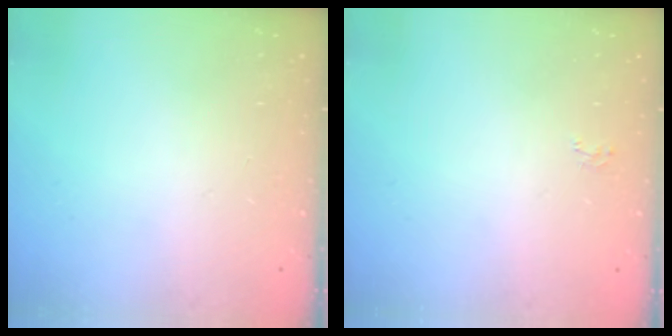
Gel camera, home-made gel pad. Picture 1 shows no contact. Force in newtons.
{"total": 2.6, "press": 2.6, "slide": 0.2}